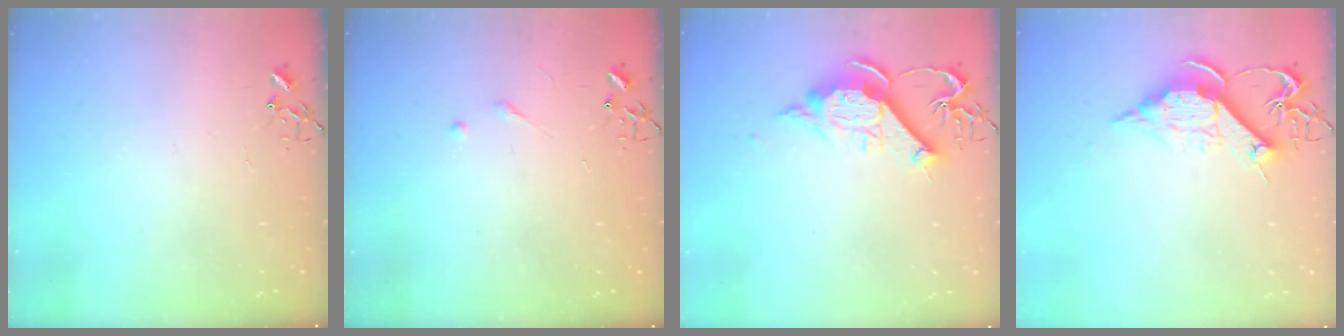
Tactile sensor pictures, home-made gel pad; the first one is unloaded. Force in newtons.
{"total": 4.3, "press": 4.2, "slide": 0.4}
{"total": 13.3, "press": 13.3, "slide": 1.1}
{"total": 11.2, "press": 11.2, "slide": 0.2}